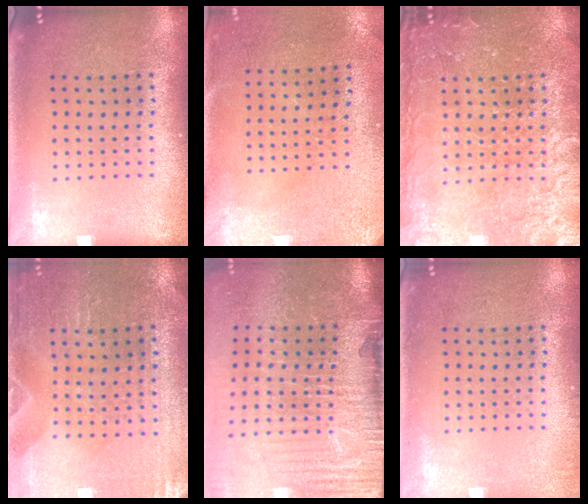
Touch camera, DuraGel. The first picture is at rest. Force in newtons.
{"total": 3.0, "press": 2.3, "slide": 1.9}
{"total": 4.1, "press": 4.0, "slide": 0.4}
{"total": 0.6, "press": 0.6, "slide": 0.0}
{"total": 5.4, "press": 4.4, "slide": 3.1}
{"total": 0.8, "press": 0.8, "slide": 0.0}